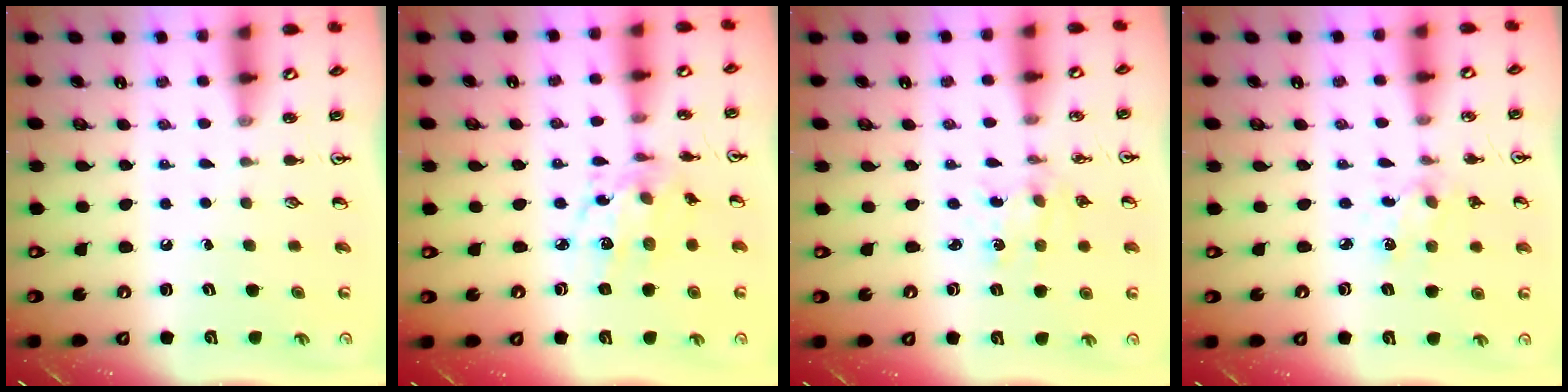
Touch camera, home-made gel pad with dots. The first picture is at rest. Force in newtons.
{"total": 9.4, "press": 9.4, "slide": 0.6}
{"total": 1.0, "press": 0.9, "slide": 0.1}
{"total": 2.5, "press": 2.4, "slide": 0.6}